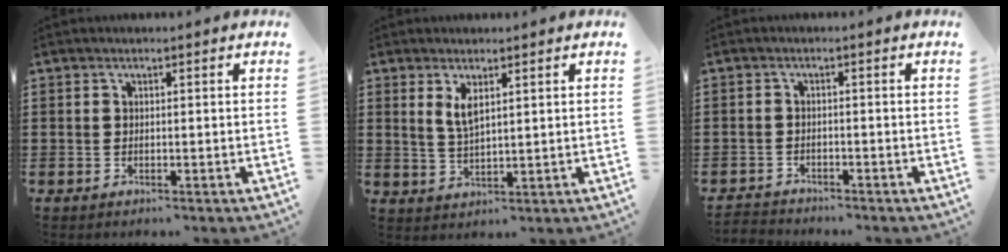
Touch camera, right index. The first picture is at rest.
{"total": 3.4, "force": [1.6, 1.0, 2.7], "torque": [-0.058, 0.005, 0.028]}
{"total": 1.7, "force": [-1.6, 0.2, -0.2], "torque": [-0.003, 0.002, -0.037]}